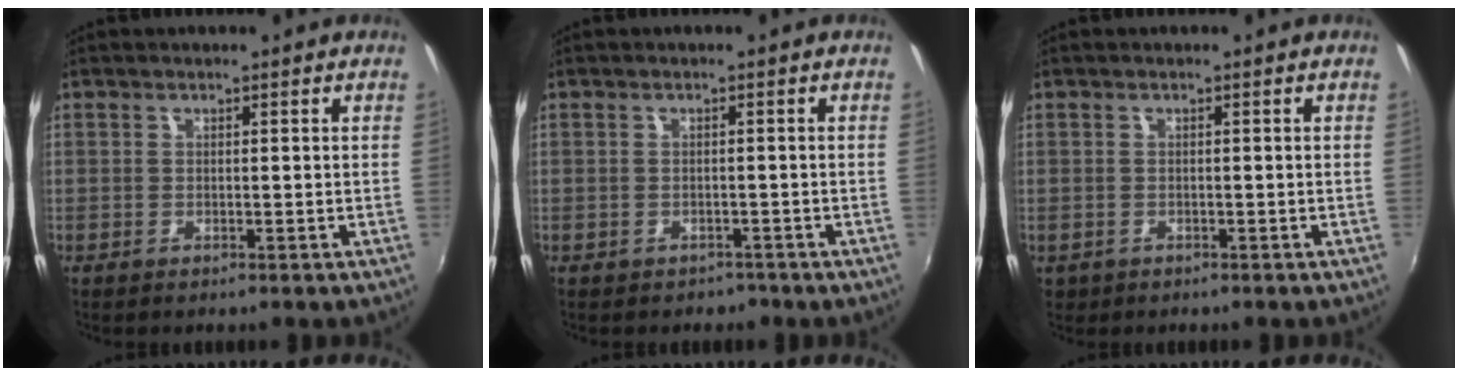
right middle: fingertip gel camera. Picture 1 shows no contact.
{"total": 2.1, "force": [-1.5, 1.5, 0.2], "torque": [-0.009, -0.003, -0.017]}
{"total": 1.5, "force": [-0.5, 1.3, 0.5], "torque": [-0.014, -0.003, -0.005]}